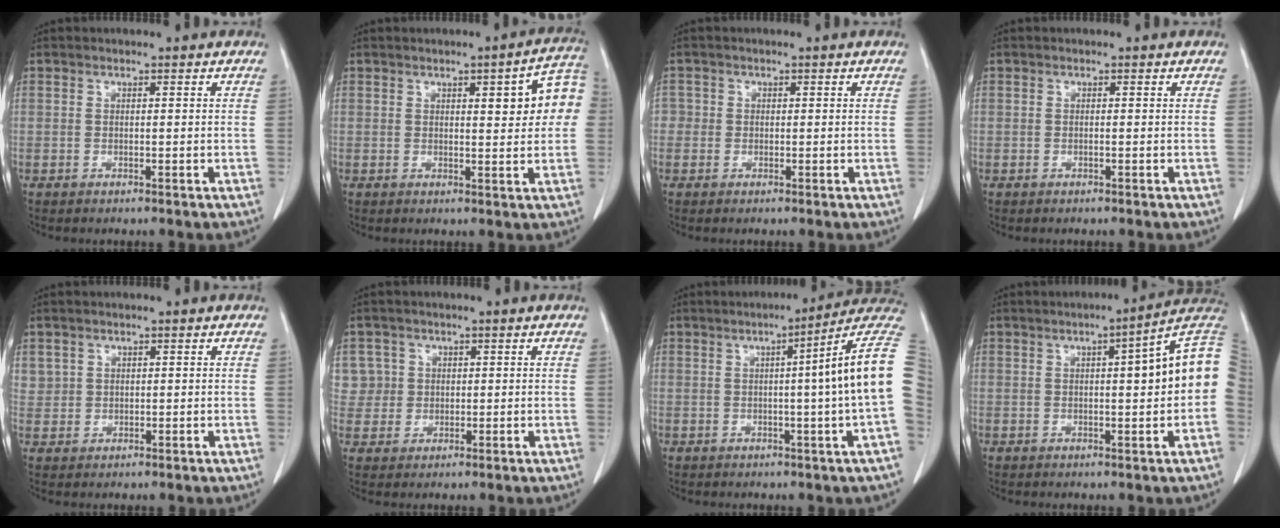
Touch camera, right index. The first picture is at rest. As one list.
[{"total": 8.0, "force": [1.7, 1.8, 7.6], "torque": [-0.093, 0.019, 0.017]}, {"total": 1.6, "force": [0.0, 1.6, 0.3], "torque": [0.007, 0.004, -0.003]}, {"total": 0.0}, {"total": 2.6, "force": [1.3, 2.2, 0.3], "torque": [0.008, 0.005, 0.024]}, {"total": 4.3, "force": [1.3, 4.1, -0.3], "torque": [0.025, 0.008, 0.026]}, {"total": 11.9, "force": [1.4, -2.0, 11.7], "torque": [-0.135, 0.017, 0.007]}, {"total": 10.6, "force": [1.1, 0.7, 10.5], "torque": [-0.135, 0.026, 0.006]}]